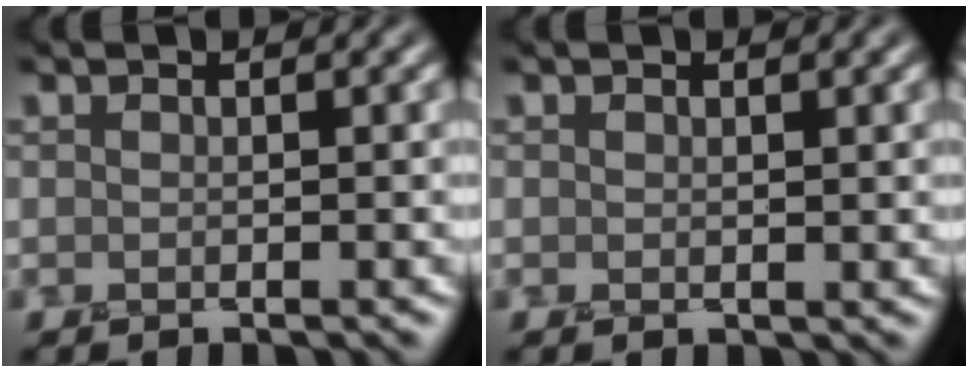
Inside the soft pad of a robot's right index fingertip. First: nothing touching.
{"total": 0.6, "force": [0.3, 0.4, 0.4], "torque": [-0.006, -0.002, 0.008]}